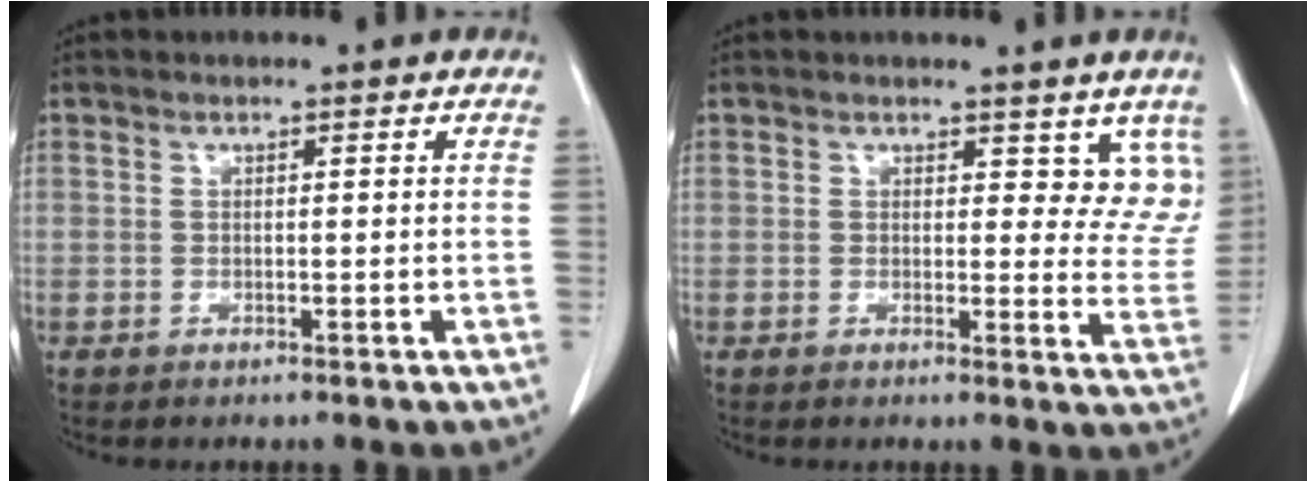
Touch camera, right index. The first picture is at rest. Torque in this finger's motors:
{"motor_torque": [0.18, 0.09, 0.09, -0.01]}